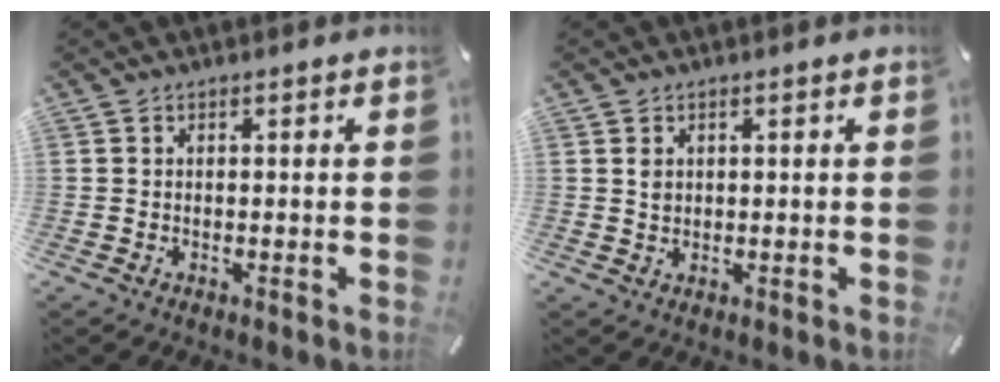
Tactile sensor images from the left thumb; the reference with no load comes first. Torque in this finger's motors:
{"motor_torque": [0.48, 0.38, 0.21, -0.35, 0.06]}